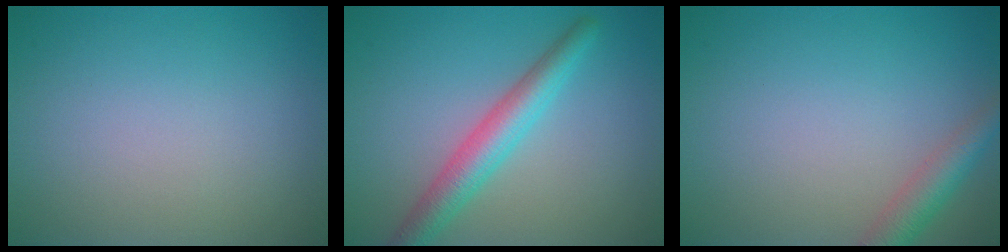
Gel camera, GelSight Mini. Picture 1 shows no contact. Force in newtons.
{"total": 4.1, "press": 4.1, "slide": 0.1}
{"total": 2.9, "press": 2.9, "slide": 0.2}